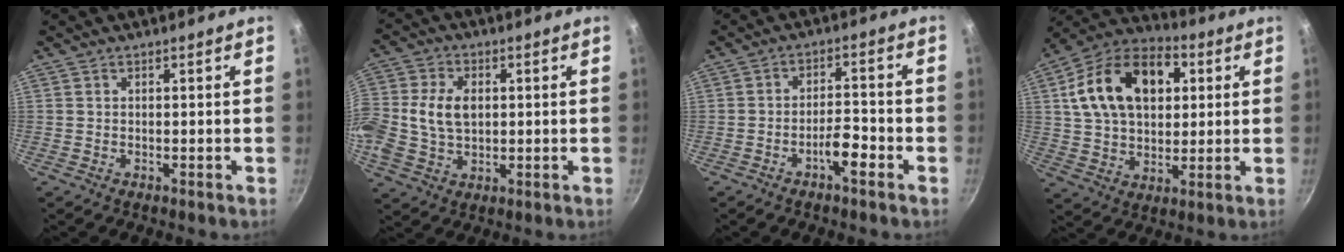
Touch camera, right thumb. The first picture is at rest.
{"total": 13.1, "force": [0.9, 9.6, 9.0], "torque": [-0.192, 0.027, 0.012]}
{"total": 5.0, "force": [-2.8, 1.6, 3.8], "torque": [-0.056, 0.030, -0.047]}
{"total": 20.4, "force": [5.4, 13.5, 14.3], "torque": [-0.219, 0.014, 0.080]}